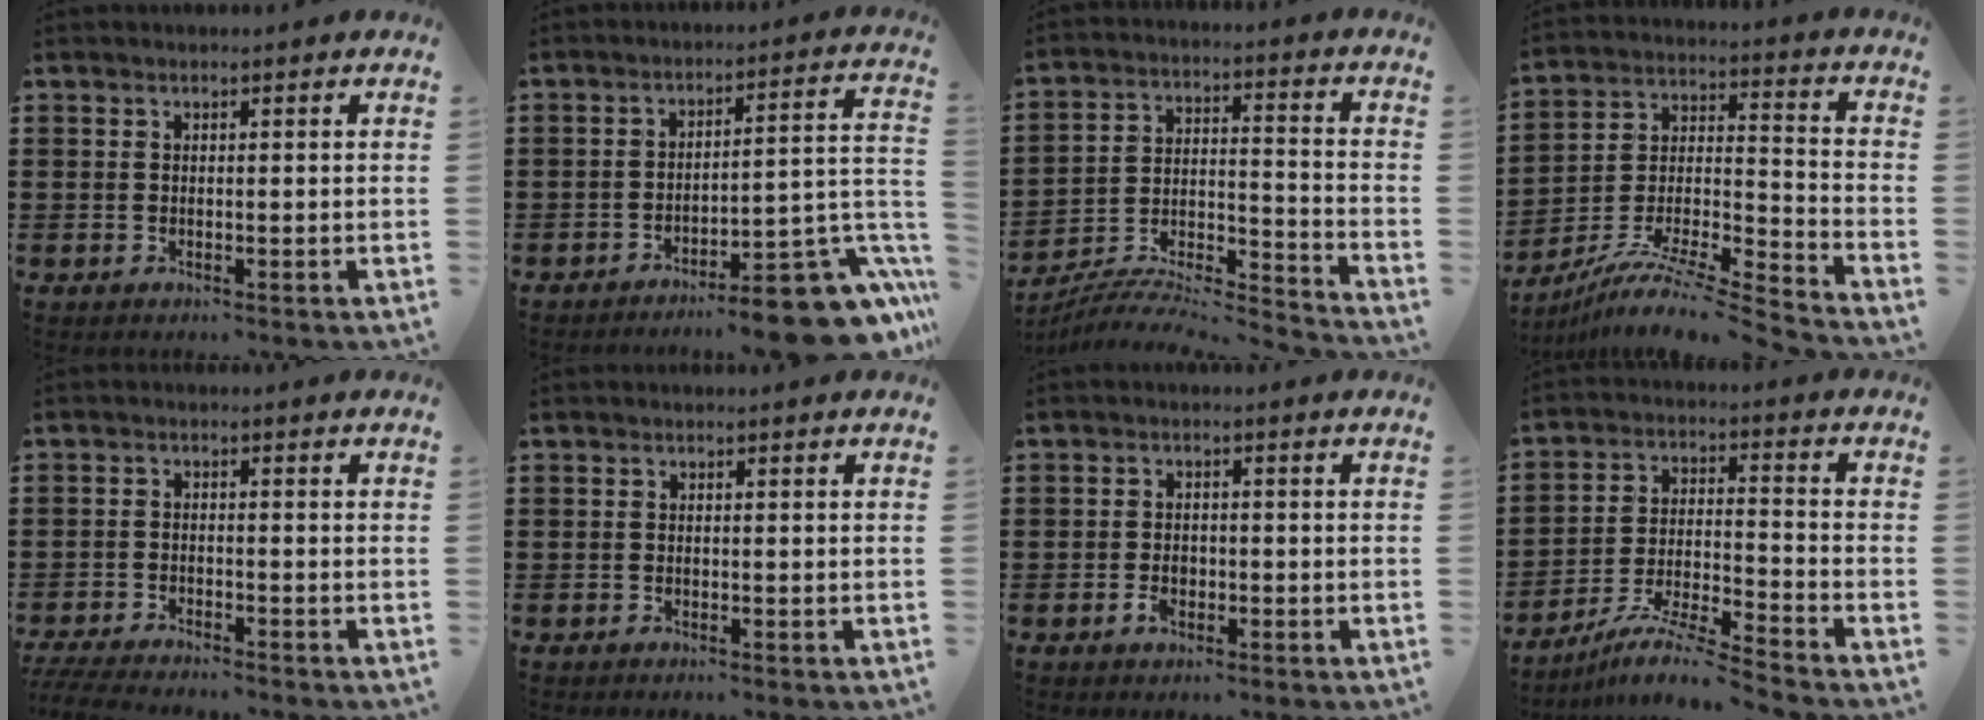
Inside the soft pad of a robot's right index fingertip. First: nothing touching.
{"total": 11.0, "force": [-8.3, 2.0, 6.8], "torque": [-0.076, 0.022, -0.153]}
{"total": 6.2, "force": [-5.8, 0.4, 2.2], "torque": [-0.046, -0.015, -0.118]}
{"total": 9.4, "force": [-8.2, 0.2, 4.5], "torque": [-0.086, -0.002, -0.169]}
{"total": 3.5, "force": [-3.4, 0.0, 0.7], "torque": [-0.026, -0.009, -0.073]}
{"total": 0.0}
{"total": 2.0, "force": [-1.0, 1.2, 1.3], "torque": [-0.027, 0.000, -0.018]}
{"total": 7.7, "force": [-6.9, -0.5, 3.3], "torque": [-0.069, -0.009, -0.138]}